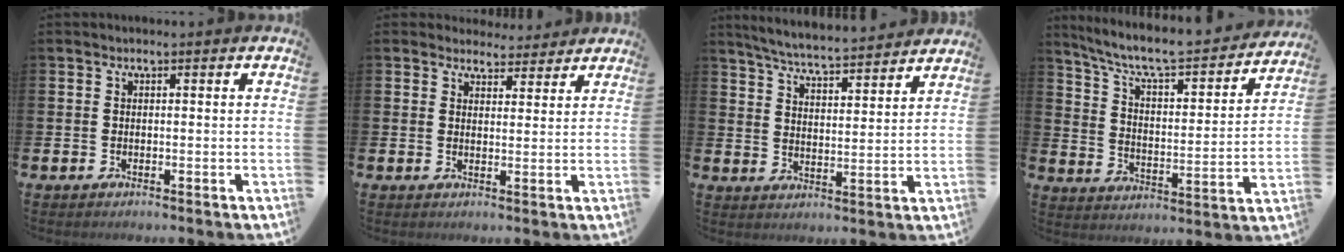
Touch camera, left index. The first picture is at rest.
{"total": 3.7, "force": [3.5, 1.3, -0.1], "torque": [0.003, -0.020, 0.062]}
{"total": 5.3, "force": [5.2, 0.1, 0.7], "torque": [-0.040, -0.035, 0.093]}
{"total": 7.9, "force": [7.1, 1.4, 3.2], "torque": [-0.102, -0.049, 0.118]}